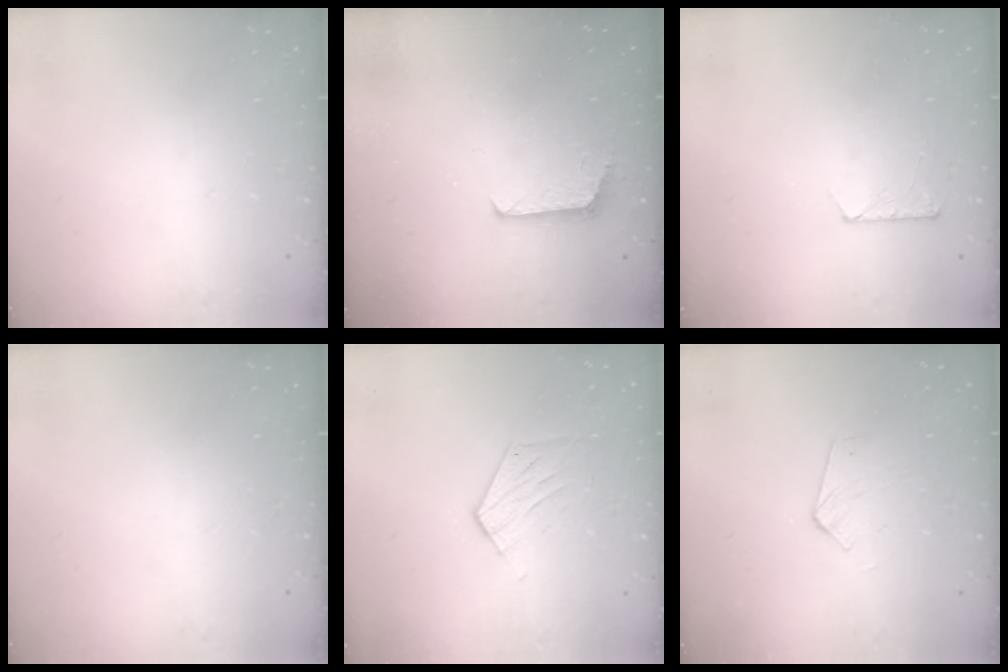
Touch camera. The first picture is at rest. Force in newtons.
{"total": 5.9, "press": 5.9, "slide": 0.5}
{"total": 6.9, "press": 6.9, "slide": 0.7}
{"total": 0.0}
{"total": 6.7, "press": 6.7, "slide": 0.3}
{"total": 3.1, "press": 3.1, "slide": 0.2}